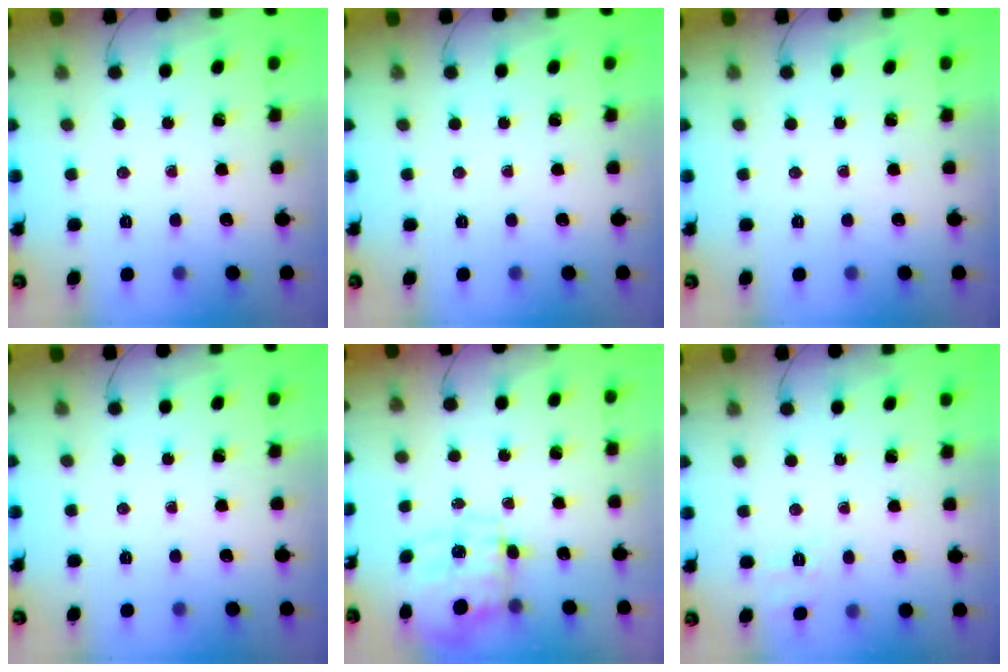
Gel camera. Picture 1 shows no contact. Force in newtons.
{"total": 0.0}
{"total": 0.0}
{"total": 0.0}
{"total": 3.5, "press": 3.4, "slide": 1.1}
{"total": 2.7, "press": 2.0, "slide": 1.8}